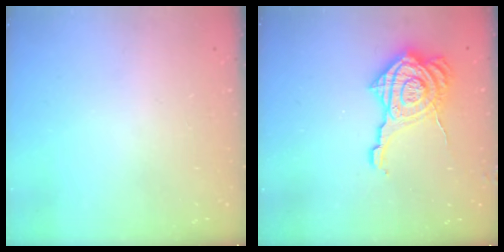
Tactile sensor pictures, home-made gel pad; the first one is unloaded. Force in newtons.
{"total": 16.7, "press": 16.6, "slide": 1.6}